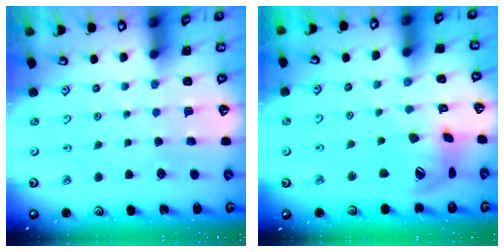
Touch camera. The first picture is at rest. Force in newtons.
{"total": 16.9, "press": 16.8, "slide": 2.2}